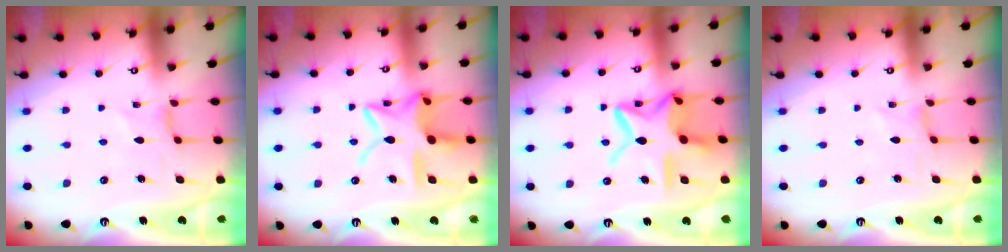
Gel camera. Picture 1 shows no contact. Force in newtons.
{"total": 16.2, "press": 16.2, "slide": 1.2}
{"total": 16.7, "press": 16.6, "slide": 1.4}
{"total": 0.0}